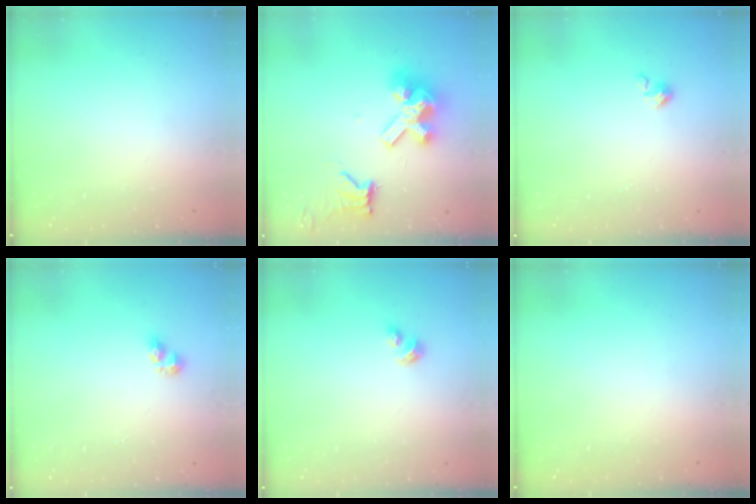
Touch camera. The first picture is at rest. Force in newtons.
{"total": 13.0, "press": 12.9, "slide": 1.5}
{"total": 2.2, "press": 2.1, "slide": 0.3}
{"total": 5.0, "press": 5.0, "slide": 0.5}
{"total": 1.9, "press": 1.8, "slide": 0.4}
{"total": 0.0}